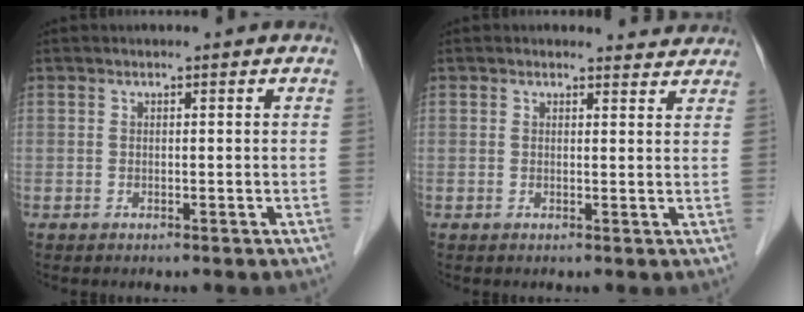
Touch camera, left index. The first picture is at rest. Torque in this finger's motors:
{"motor_torque": [0.43, -0.57, 0.09, 0.00]}